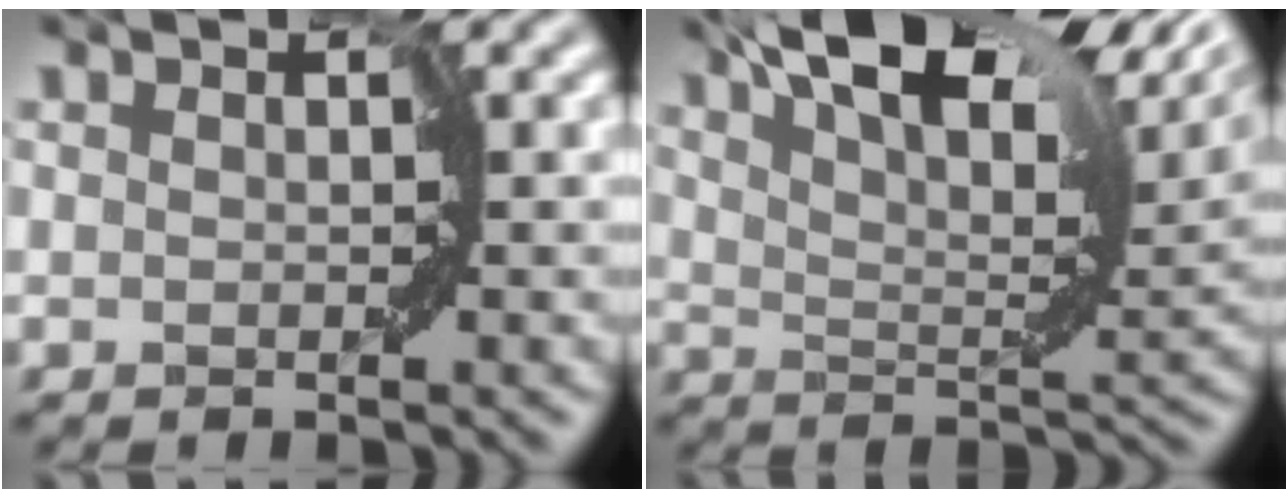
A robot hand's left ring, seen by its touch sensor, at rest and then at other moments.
{"total": 13.1, "force": [9.3, 3.9, 8.4], "torque": [-0.140, 0.029, 0.145]}